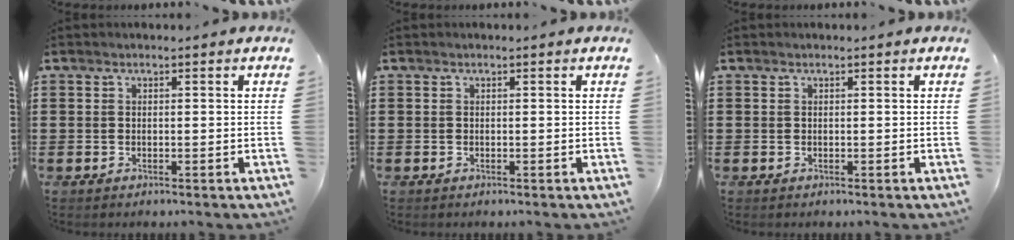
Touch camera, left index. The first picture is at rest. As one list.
[{"total": 0.0}, {"total": 0.0}]